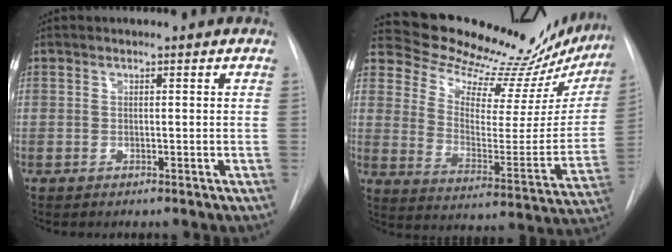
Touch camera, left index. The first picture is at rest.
{"total": 24.5, "force": [23.2, 5.2, 6.0], "torque": [-0.088, -0.091, 0.300]}